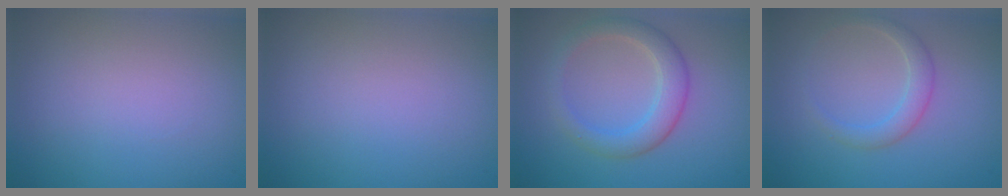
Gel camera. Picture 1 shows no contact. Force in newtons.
{"total": 0.0}
{"total": 3.6, "press": 3.6, "slide": 0.2}
{"total": 2.1, "press": 2.1, "slide": 0.1}